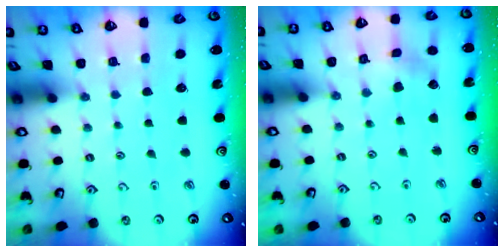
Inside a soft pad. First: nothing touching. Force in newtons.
{"total": 2.9, "press": 2.9, "slide": 0.2}